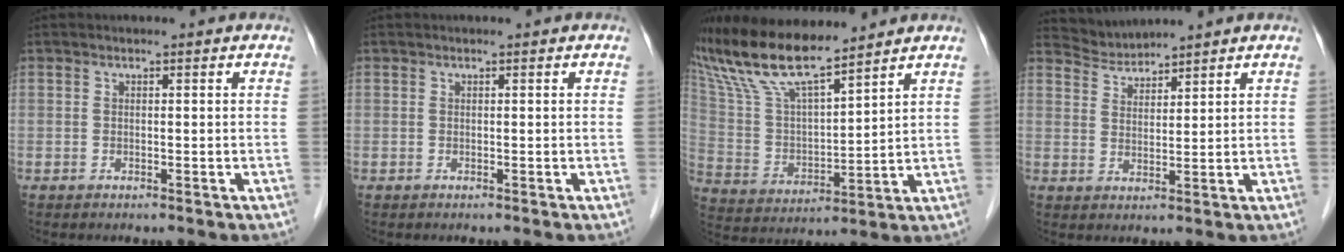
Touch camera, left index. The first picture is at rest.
{"total": 0.0}
{"total": 15.1, "force": [12.8, 1.8, 7.8], "torque": [-0.168, 0.010, 0.250]}
{"total": 3.5, "force": [3.3, -0.1, -0.9], "torque": [0.011, 0.006, 0.070]}